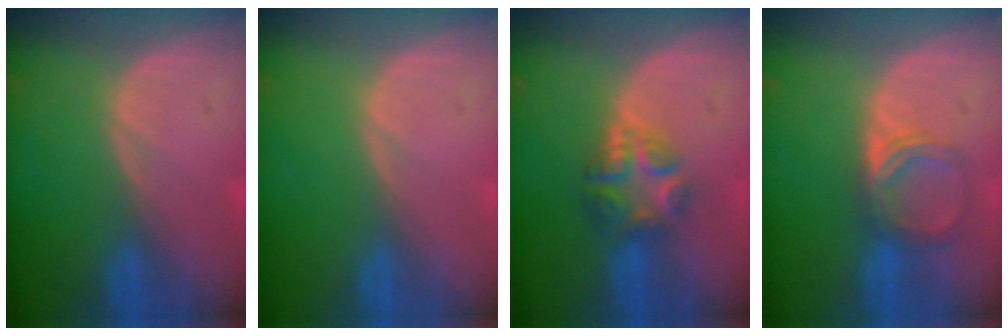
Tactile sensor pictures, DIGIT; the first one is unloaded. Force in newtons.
{"total": 0.0}
{"total": 6.1, "press": 5.4, "slide": 2.9}
{"total": 5.1, "press": 4.5, "slide": 2.3}